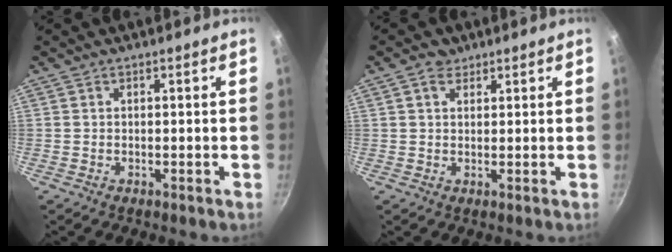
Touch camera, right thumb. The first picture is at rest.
{"total": 3.0, "force": [1.6, 2.1, 1.3], "torque": [-0.013, -0.005, 0.027]}